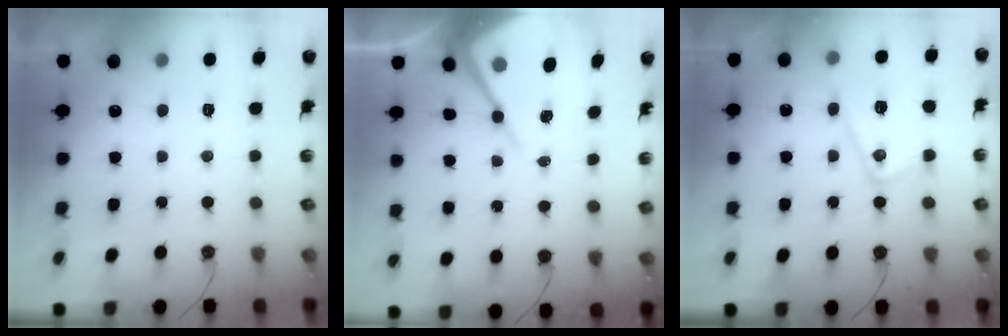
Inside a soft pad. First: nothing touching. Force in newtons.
{"total": 12.4, "press": 12.3, "slide": 1.2}
{"total": 13.9, "press": 13.8, "slide": 1.1}